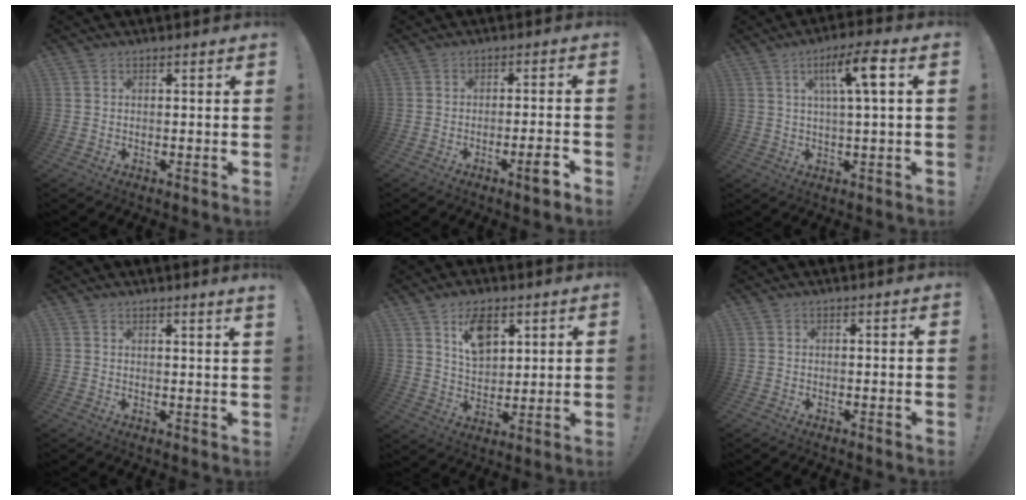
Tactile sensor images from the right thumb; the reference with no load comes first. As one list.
[{"total": 5.5, "force": [-2.8, 0.4, 4.7], "torque": [-0.070, 0.011, -0.045]}, {"total": 9.5, "force": [2.7, 1.2, 9.0], "torque": [-0.151, 0.003, 0.037]}, {"total": 2.0, "force": [1.5, -1.1, 0.8], "torque": [-0.006, -0.014, 0.022]}, {"total": 10.3, "force": [5.7, 6.1, 6.1], "torque": [-0.095, -0.019, 0.107]}, {"total": 0.0}]